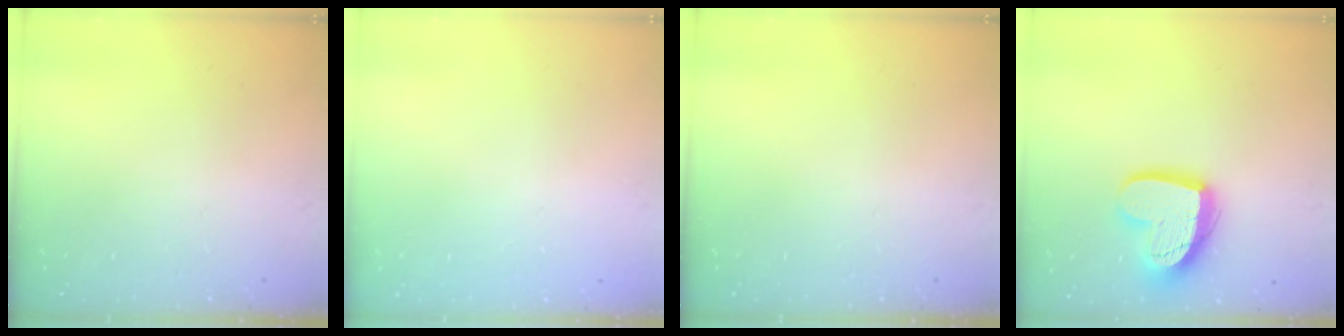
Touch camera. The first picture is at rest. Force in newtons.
{"total": 0.0}
{"total": 0.0}
{"total": 16.3, "press": 16.3, "slide": 1.3}